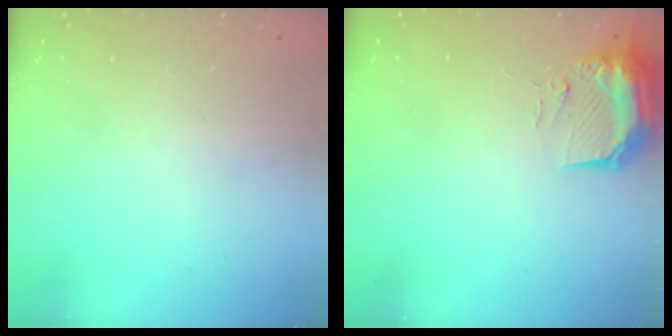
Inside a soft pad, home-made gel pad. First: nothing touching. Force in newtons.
{"total": 9.4, "press": 9.3, "slide": 0.9}